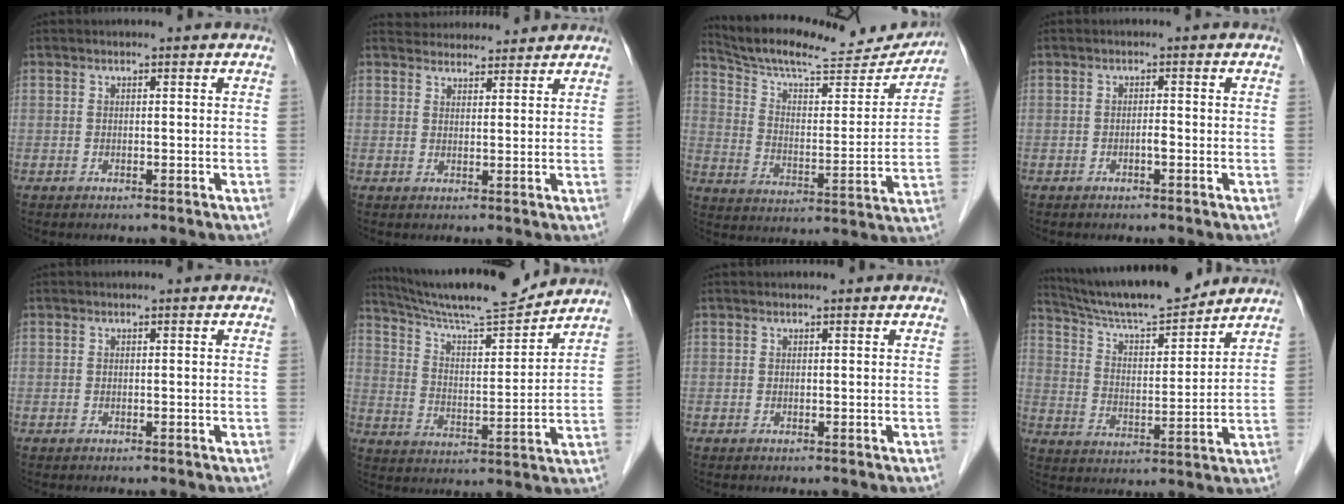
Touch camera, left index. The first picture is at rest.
{"total": 7.3, "force": [7.1, 1.5, 0.9], "torque": [-0.008, 0.023, 0.093]}
{"total": 20.5, "force": [19.2, 3.5, 6.2], "torque": [-0.105, -0.017, 0.276]}
{"total": 0.8, "force": [-0.5, 0.1, 0.7], "torque": [-0.010, 0.000, -0.011]}
{"total": 0.0}
{"total": 15.4, "force": [14.5, 0.3, 5.2], "torque": [-0.098, -0.001, 0.236]}
{"total": 0.0}
{"total": 14.8, "force": [13.7, 1.2, 5.4], "torque": [-0.100, 0.002, 0.230]}